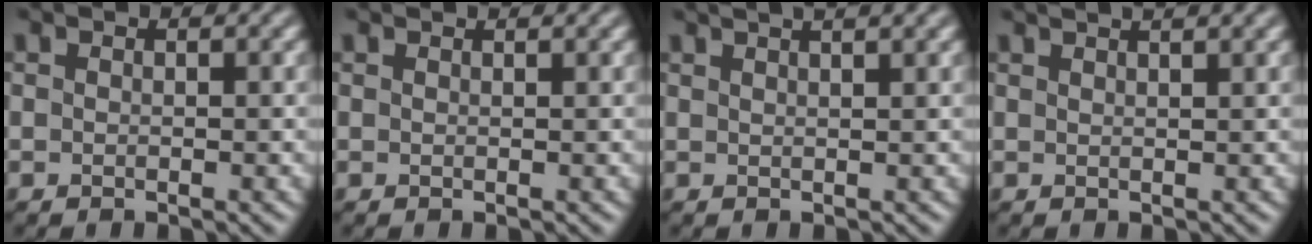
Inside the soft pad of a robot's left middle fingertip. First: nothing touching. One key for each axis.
{"total": 1.1, "fx": 0.9, "fy": 0.3, "fz": 0.4, "tx": -0.005, "ty": -0.002, "tz": 0.001}
{"total": 5.7, "fx": 3.9, "fy": 2.3, "fz": 3.5, "tx": -0.016, "ty": 0.043, "tz": 0.022}
{"total": 4.6, "fx": 3.3, "fy": 1.8, "fz": 2.6, "tx": -0.014, "ty": 0.035, "tz": 0.013}